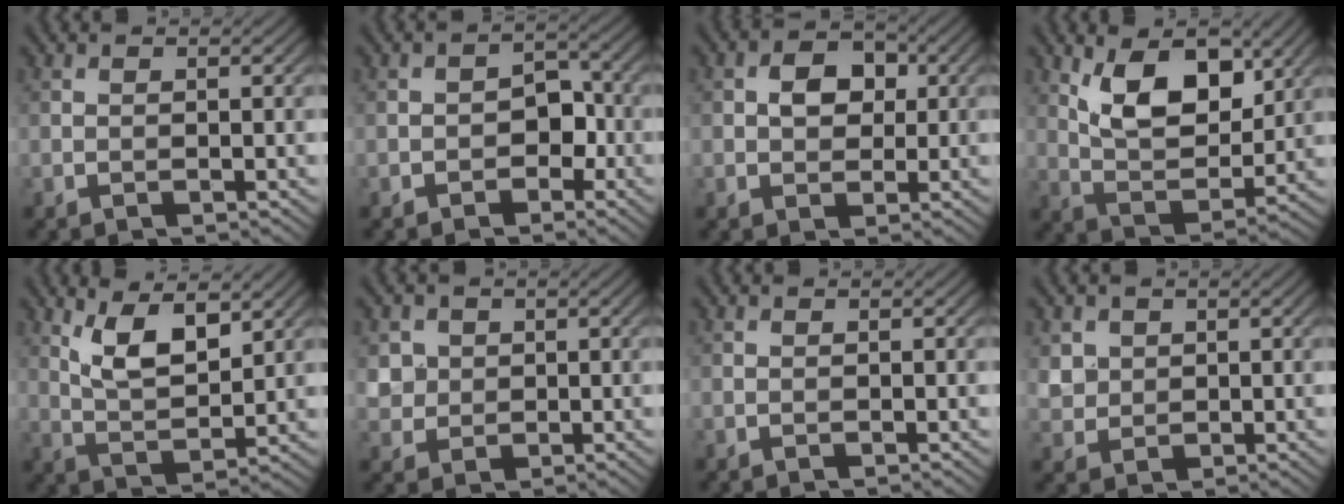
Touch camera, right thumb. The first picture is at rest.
{"total": 3.4, "force": [-1.3, 2.4, 2.0], "torque": [-0.023, 0.006, -0.023]}
{"total": 4.1, "force": [0.6, 3.2, 2.5], "torque": [-0.045, 0.005, -0.001]}
{"total": 10.0, "force": [4.6, 5.0, 7.3], "torque": [-0.135, -0.009, 0.085]}
{"total": 7.2, "force": [3.9, 2.8, 5.3], "torque": [-0.111, -0.009, 0.079]}
{"total": 3.2, "force": [0.9, 3.0, 0.7], "torque": [-0.030, -0.010, 0.022]}
{"total": 0.0}
{"total": 3.0, "force": [1.2, 2.6, 0.9], "torque": [-0.034, -0.009, 0.027]}